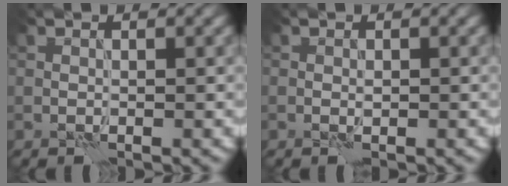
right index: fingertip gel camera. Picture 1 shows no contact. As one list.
[{"total": 0.5, "force": [0.0, 0.3, 0.4], "torque": [-0.007, 0.001, -0.002]}]